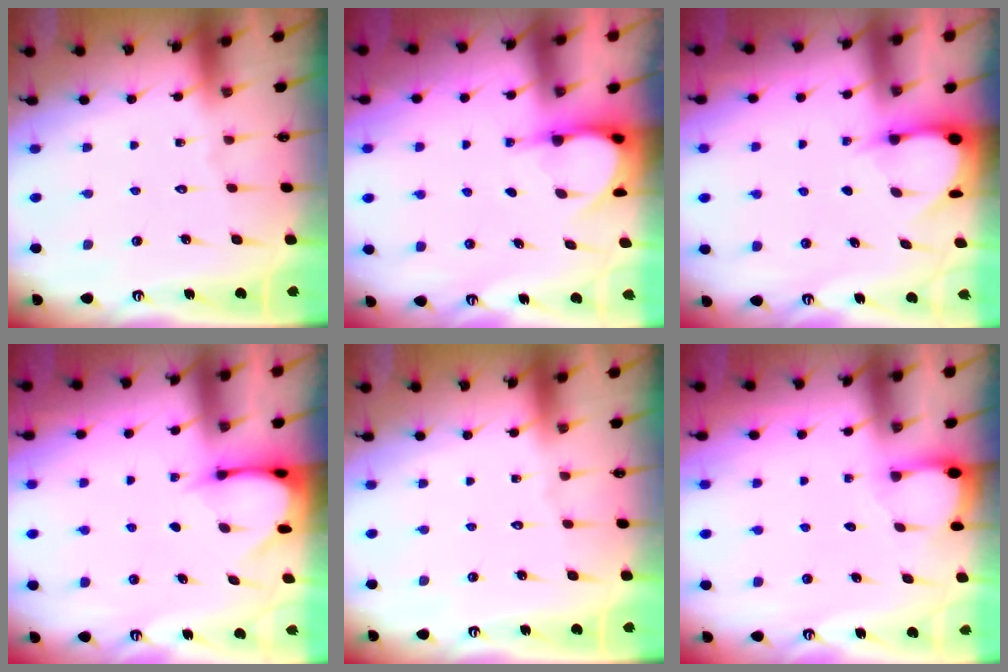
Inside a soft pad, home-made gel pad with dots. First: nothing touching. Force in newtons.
{"total": 4.0, "press": 4.0, "slide": 0.3}
{"total": 3.5, "press": 3.5, "slide": 0.4}
{"total": 3.6, "press": 3.6, "slide": 0.3}
{"total": 0.0}
{"total": 2.1, "press": 2.1, "slide": 0.3}